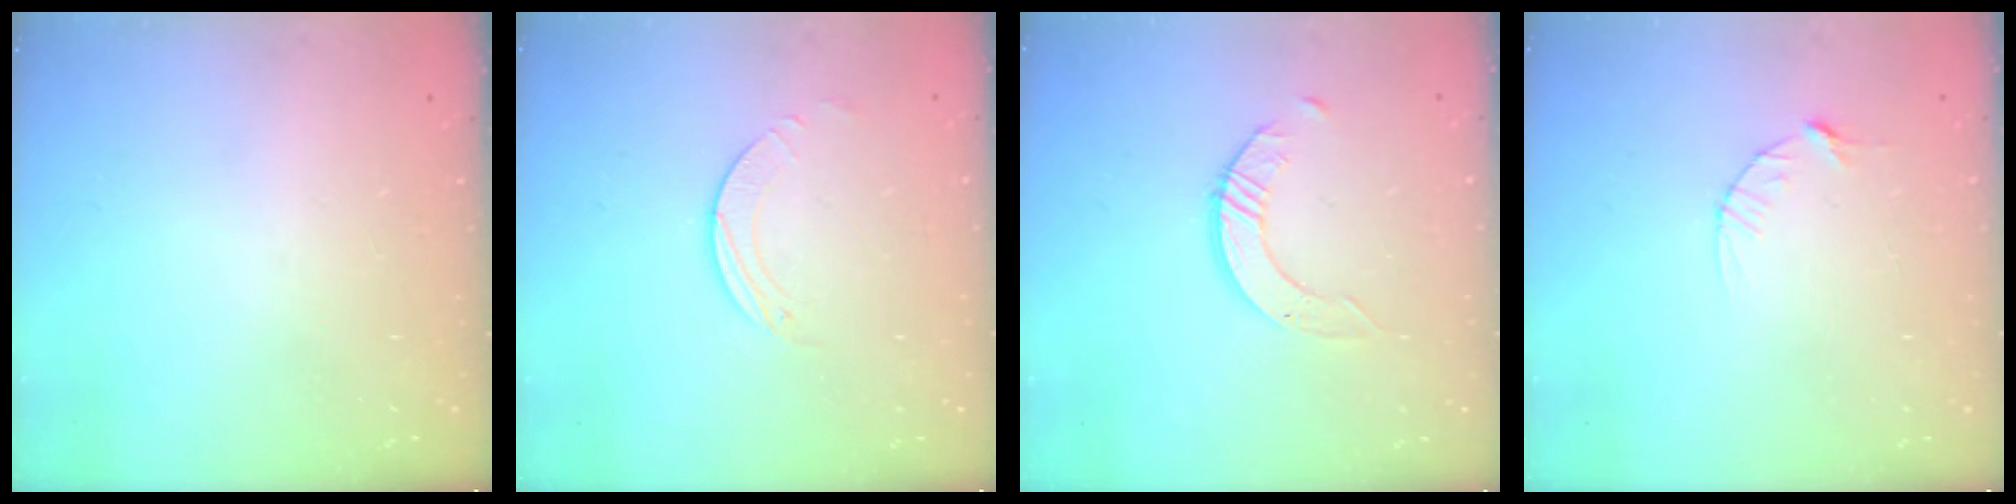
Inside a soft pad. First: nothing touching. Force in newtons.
{"total": 2.0, "press": 2.0, "slide": 0.2}
{"total": 4.0, "press": 4.0, "slide": 0.1}
{"total": 4.4, "press": 4.4, "slide": 0.6}